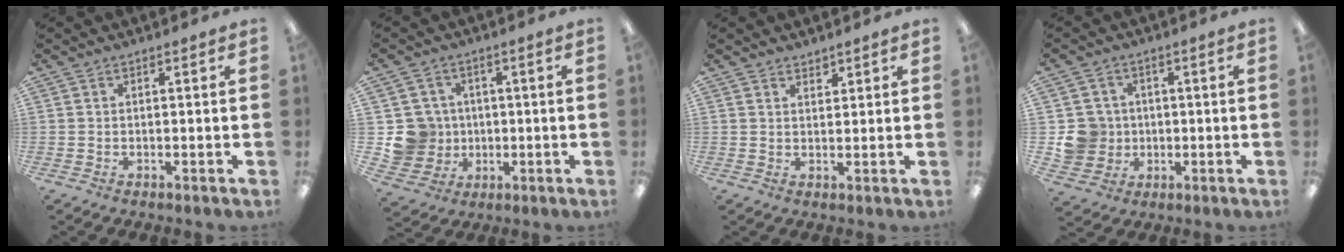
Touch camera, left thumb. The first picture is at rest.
{"total": 9.4, "force": [0.1, 9.3, 1.8], "torque": [-0.055, 0.009, 0.013]}
{"total": 2.0, "force": [1.9, 0.6, -0.1], "torque": [0.009, -0.011, 0.035]}
{"total": 8.4, "force": [0.1, 8.2, 1.9], "torque": [-0.059, 0.012, 0.009]}